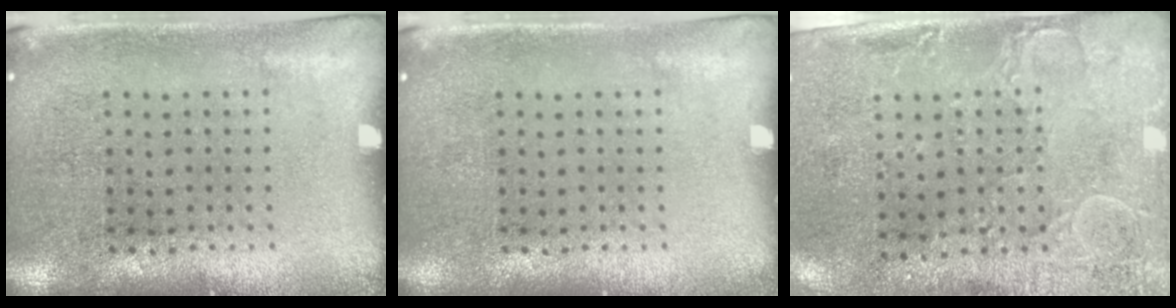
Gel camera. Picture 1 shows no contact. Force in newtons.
{"total": 0.0}
{"total": 3.0, "press": 2.3, "slide": 1.9}